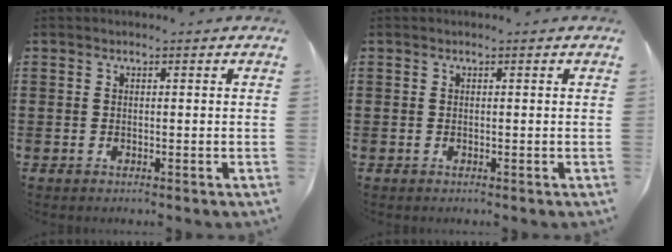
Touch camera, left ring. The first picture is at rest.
{"total": 0.0}